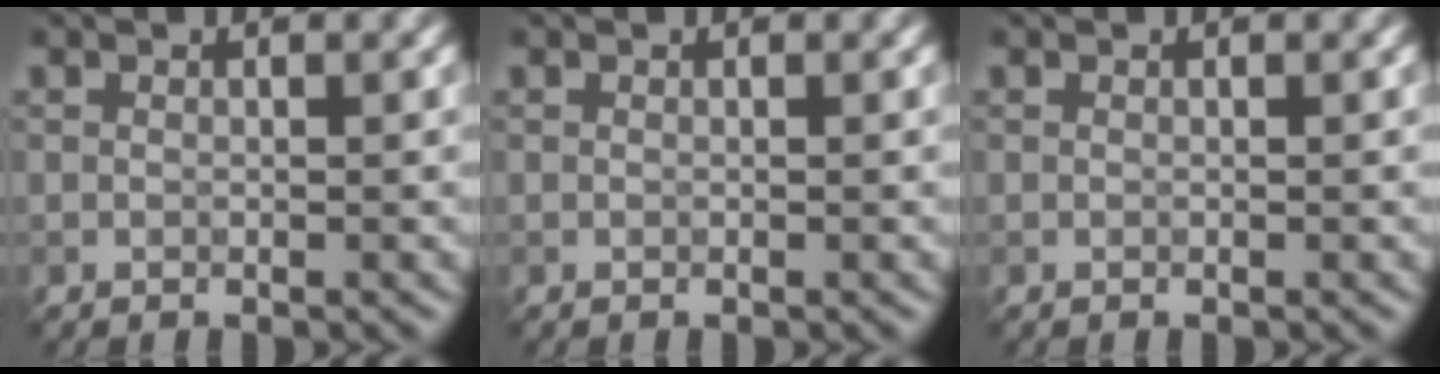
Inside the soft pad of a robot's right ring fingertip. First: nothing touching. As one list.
[{"total": 0.0}, {"total": 0.0}]